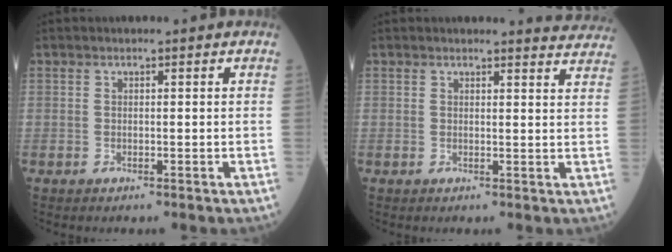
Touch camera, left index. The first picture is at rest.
{"total": 5.2, "force": [5.2, 0.1, 0.0], "torque": [0.000, -0.025, 0.034]}